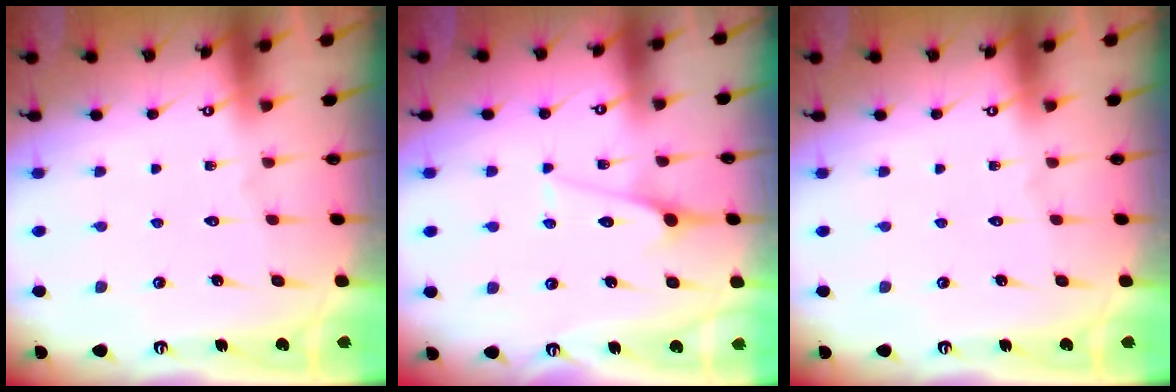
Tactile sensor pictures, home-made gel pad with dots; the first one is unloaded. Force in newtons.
{"total": 5.0, "press": 5.0, "slide": 0.5}
{"total": 0.0}